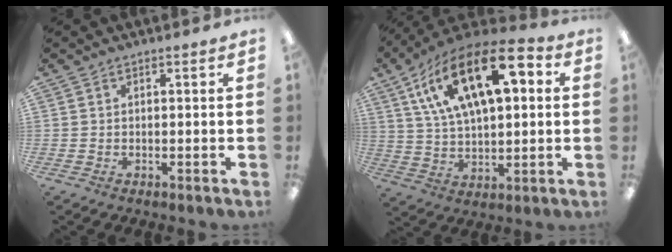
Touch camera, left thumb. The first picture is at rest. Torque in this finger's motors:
{"motor_torque": [0.62, 0.70, 1.49, -1.28, 0.55]}